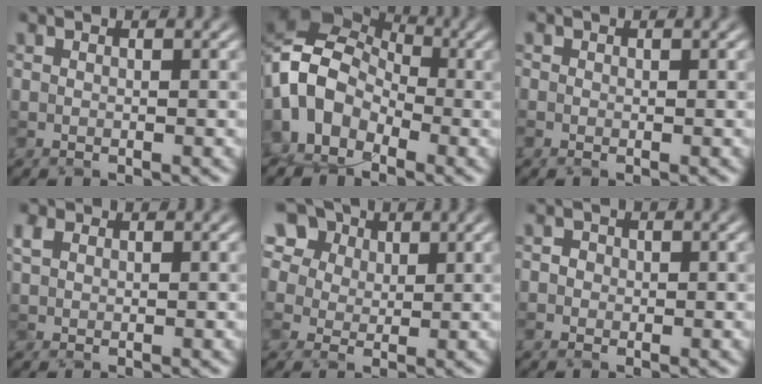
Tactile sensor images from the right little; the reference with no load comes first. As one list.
[{"total": 8.8, "force": [-0.8, 6.1, 6.2], "torque": [-0.136, 0.025, -0.033]}, {"total": 0.5, "force": [-0.1, 0.5, 0.1], "torque": [-0.003, 0.004, -0.005]}, {"total": 1.5, "force": [1.0, 1.1, 0.5], "torque": [-0.009, 0.010, 0.017]}, {"total": 9.5, "force": [4.4, 7.0, 4.7], "torque": [-0.100, 0.043, 0.041]}, {"total": 1.5, "force": [-0.2, 1.4, 0.4], "torque": [-0.004, 0.005, -0.006]}]